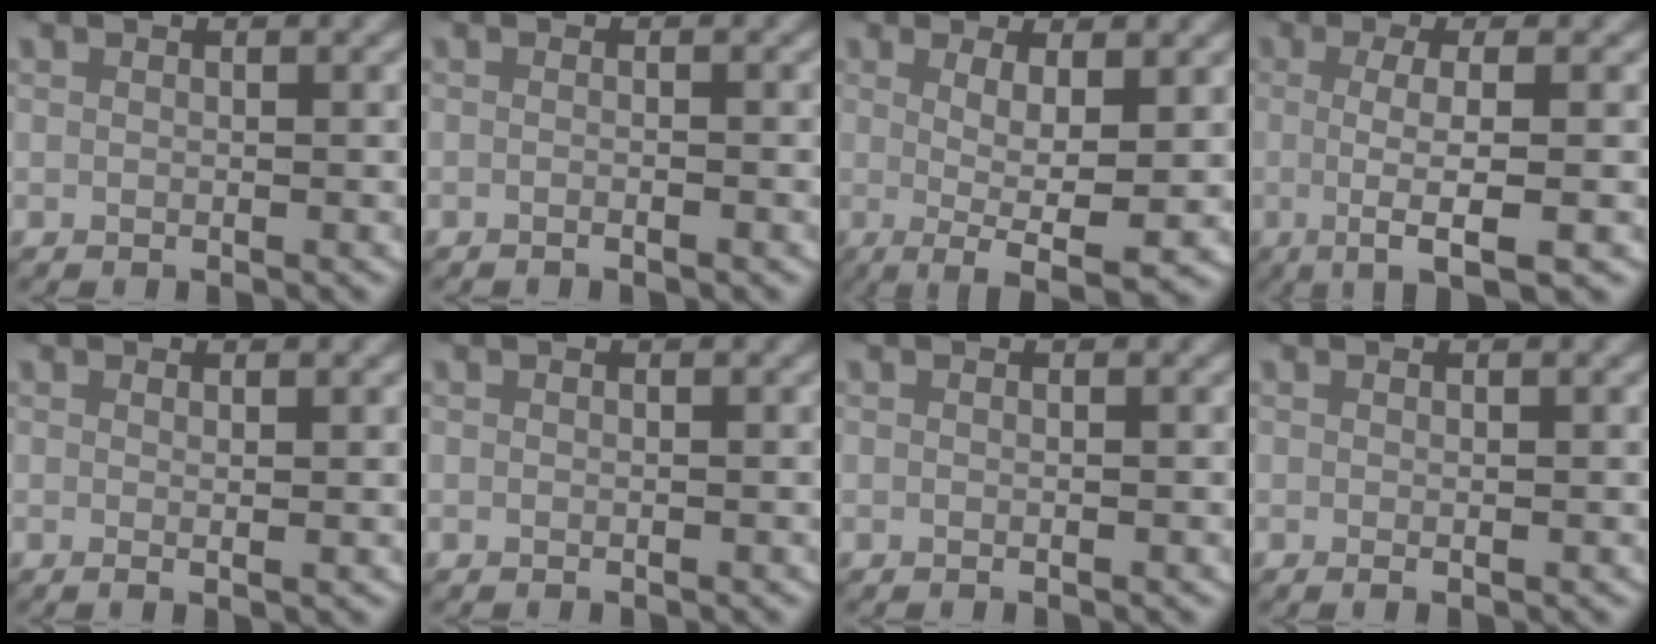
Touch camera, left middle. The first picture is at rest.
{"total": 0.8, "force": [-0.6, -0.3, 0.4], "torque": [-0.011, 0.001, -0.013]}
{"total": 6.2, "force": [-3.0, 1.4, 5.3], "torque": [-0.091, -0.033, -0.031]}
{"total": 5.8, "force": [-2.6, 0.6, 5.1], "torque": [-0.088, -0.015, -0.034]}
{"total": 0.9, "force": [0.4, -0.3, 0.8], "torque": [-0.016, -0.005, 0.007]}
{"total": 0.0}
{"total": 0.0}
{"total": 0.5, "force": [0.1, -0.2, 0.5], "torque": [-0.008, -0.002, 0.003]}